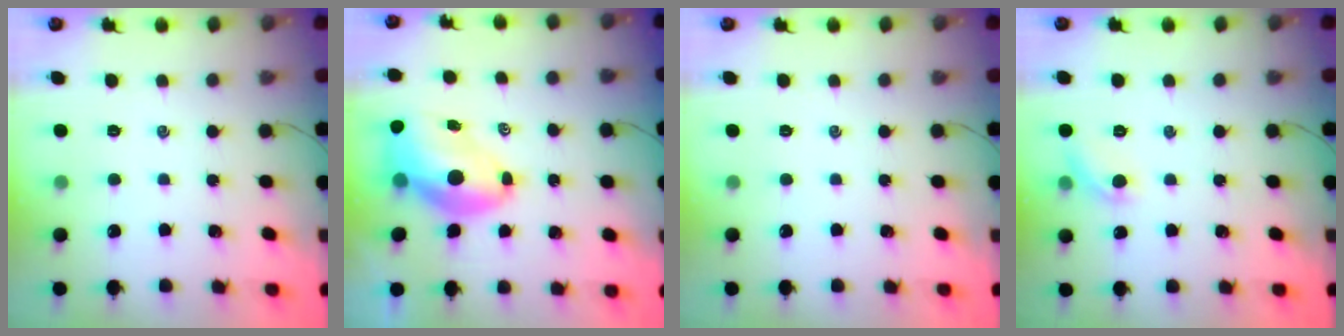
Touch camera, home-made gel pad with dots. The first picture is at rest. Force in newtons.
{"total": 10.2, "press": 9.7, "slide": 3.1}
{"total": 0.0}
{"total": 6.3, "press": 6.2, "slide": 1.2}